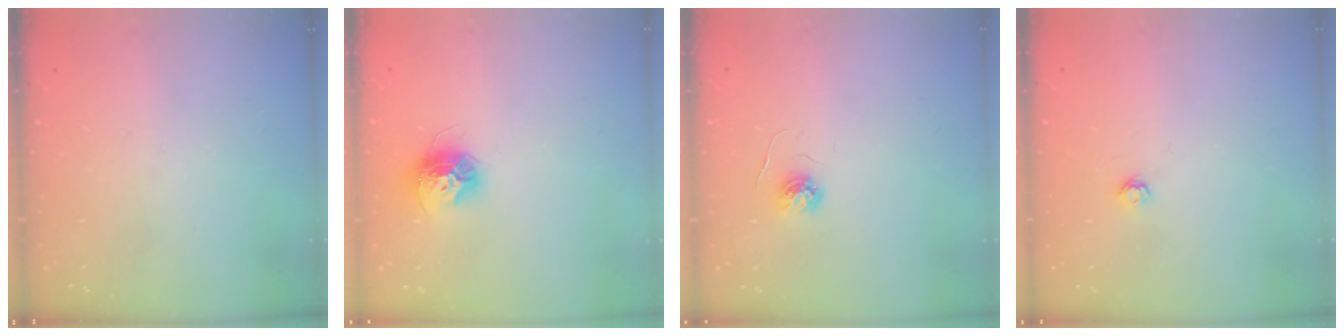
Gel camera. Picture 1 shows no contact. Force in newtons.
{"total": 11.3, "press": 11.3, "slide": 0.9}
{"total": 4.4, "press": 4.4, "slide": 0.3}
{"total": 3.7, "press": 3.7, "slide": 0.5}